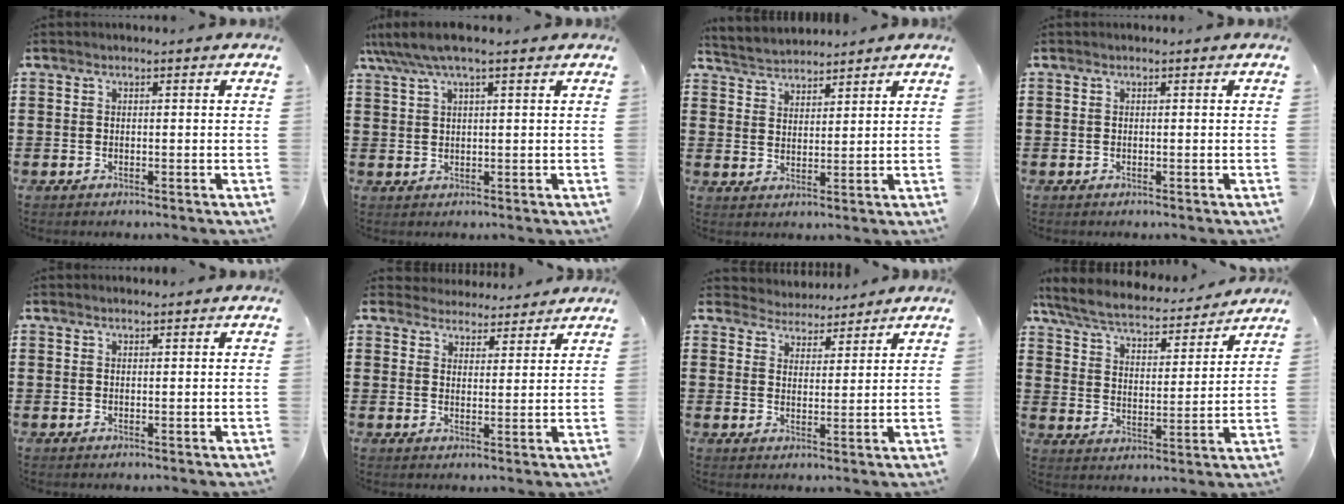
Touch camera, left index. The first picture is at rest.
{"total": 4.0, "force": [2.6, 0.5, 3.0], "torque": [-0.065, 0.003, 0.047]}
{"total": 3.4, "force": [3.3, 0.6, -0.2], "torque": [-0.011, -0.013, 0.060]}
{"total": 0.0}
{"total": 0.7, "force": [0.6, 0.0, 0.2], "torque": [-0.006, -0.001, 0.013]}
{"total": 3.6, "force": [3.6, 0.8, -0.1], "torque": [-0.014, -0.015, 0.066]}
{"total": 3.8, "force": [3.7, 0.9, -0.4], "torque": [-0.011, -0.018, 0.064]}
{"total": 6.0, "force": [5.4, 0.8, 2.3], "torque": [-0.071, -0.035, 0.089]}